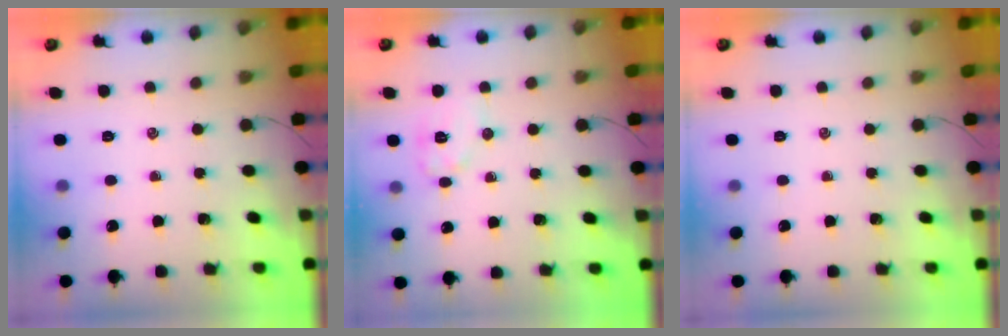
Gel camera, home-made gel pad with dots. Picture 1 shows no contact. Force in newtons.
{"total": 8.1, "press": 8.1, "slide": 0.5}
{"total": 0.0}